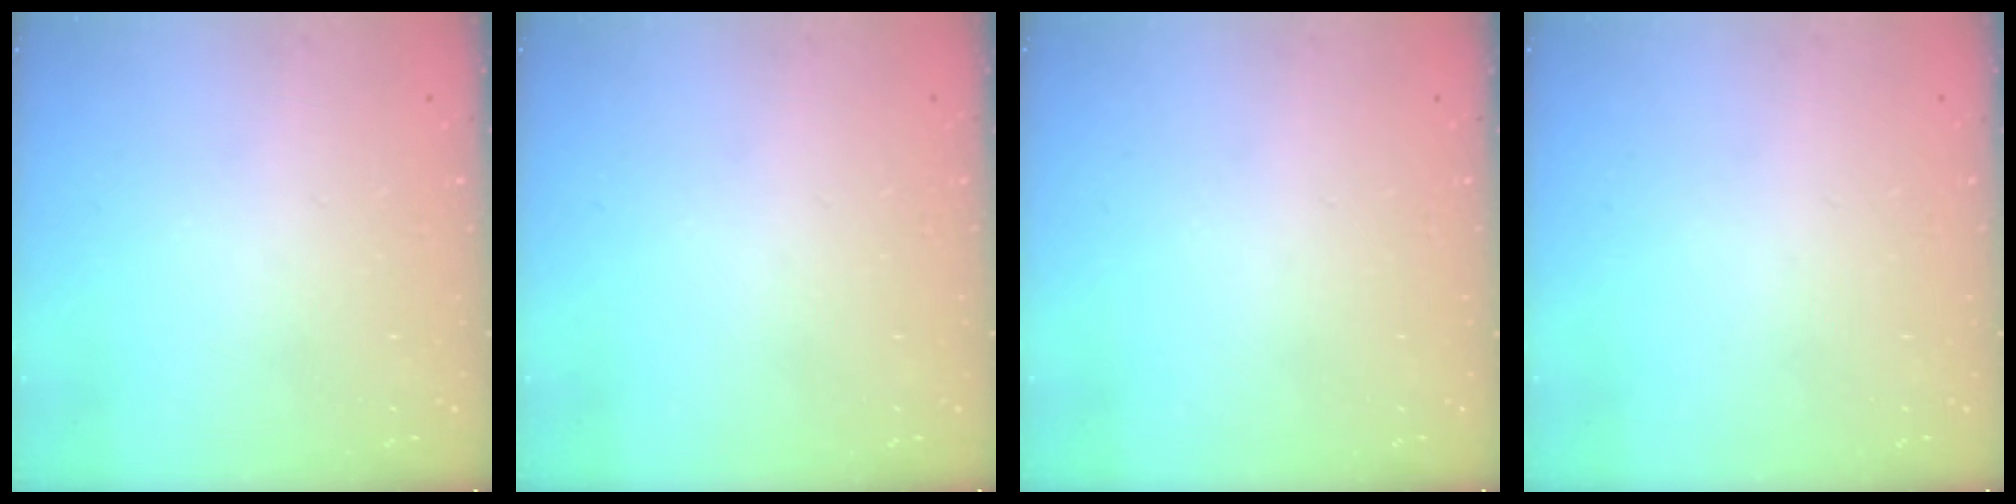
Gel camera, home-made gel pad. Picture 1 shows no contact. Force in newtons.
{"total": 0.0}
{"total": 0.0}
{"total": 0.0}